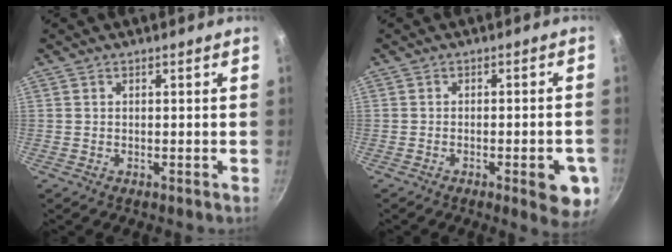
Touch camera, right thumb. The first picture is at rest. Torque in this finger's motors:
{"motor_torque": [0.94, 1.18, 0.16, -0.25, 0.01]}